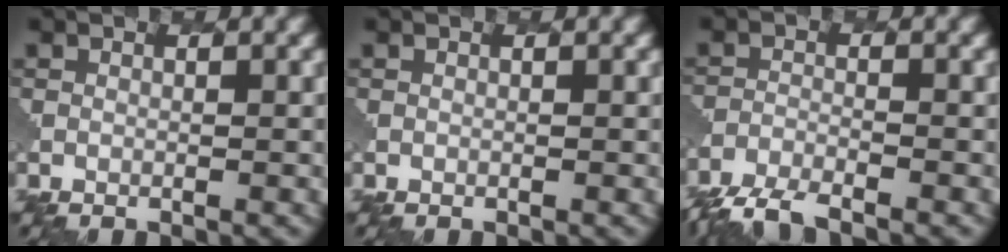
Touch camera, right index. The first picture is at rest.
{"total": 0.0}
{"total": 5.1, "force": [-4.8, 0.8, 1.7], "torque": [-0.038, -0.018, -0.088]}